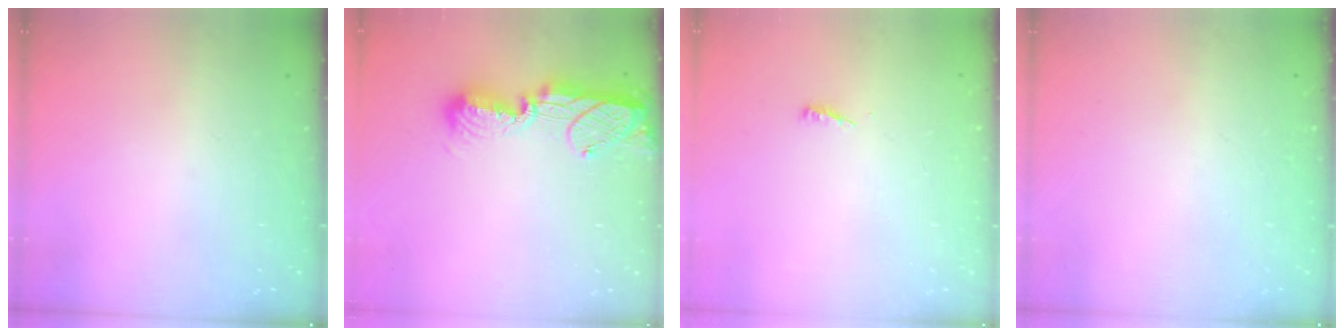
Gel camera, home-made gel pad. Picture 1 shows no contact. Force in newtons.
{"total": 12.5, "press": 12.4, "slide": 1.0}
{"total": 3.5, "press": 3.4, "slide": 0.3}
{"total": 0.0}